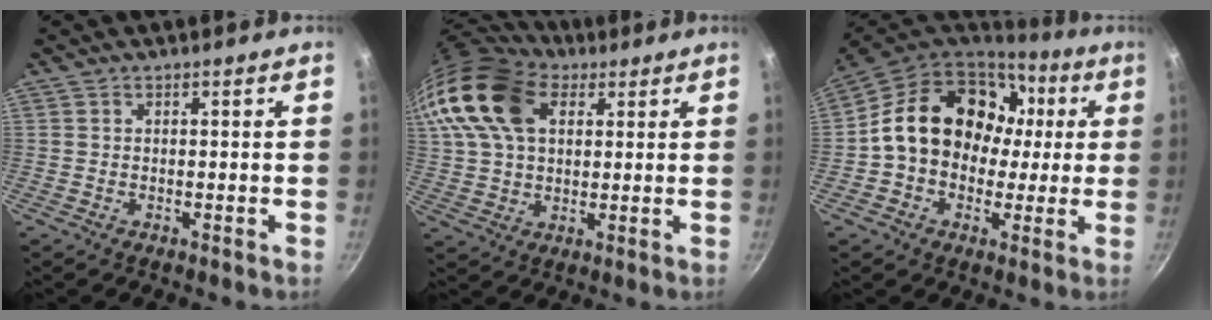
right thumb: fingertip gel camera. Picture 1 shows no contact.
{"total": 22.2, "force": [8.5, 14.8, 14.2], "torque": [-0.303, 0.020, 0.149]}
{"total": 19.9, "force": [2.6, 15.8, 11.9], "torque": [-0.160, 0.047, 0.039]}